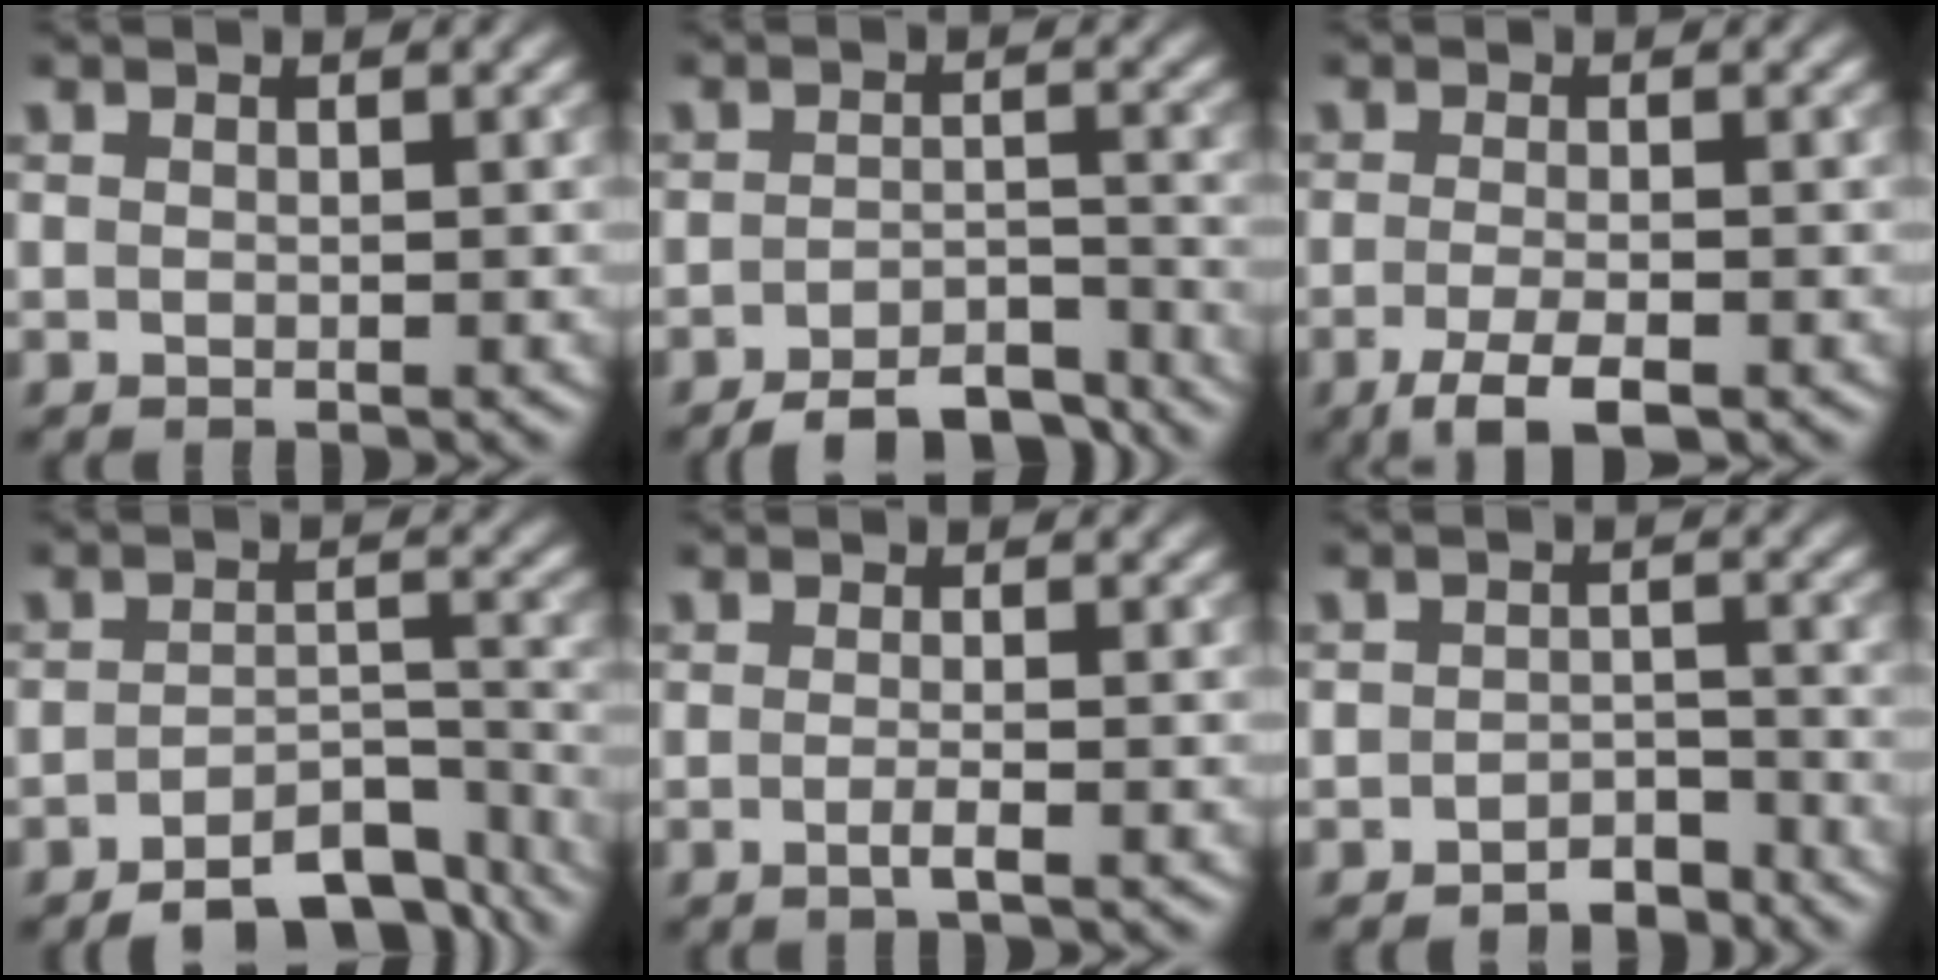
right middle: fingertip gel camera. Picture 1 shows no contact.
{"total": 5.7, "force": [-4.8, 1.8, 2.6], "torque": [-0.036, -0.005, -0.071]}
{"total": 3.6, "force": [-2.0, 0.9, 2.9], "torque": [-0.053, -0.006, -0.041]}
{"total": 6.9, "force": [-5.3, 2.5, 3.6], "torque": [-0.048, -0.004, -0.077]}
{"total": 1.5, "force": [-0.5, 0.4, 1.4], "torque": [-0.021, -0.003, -0.012]}
{"total": 2.4, "force": [-2.1, 1.0, 0.6], "torque": [-0.002, 0.009, -0.034]}